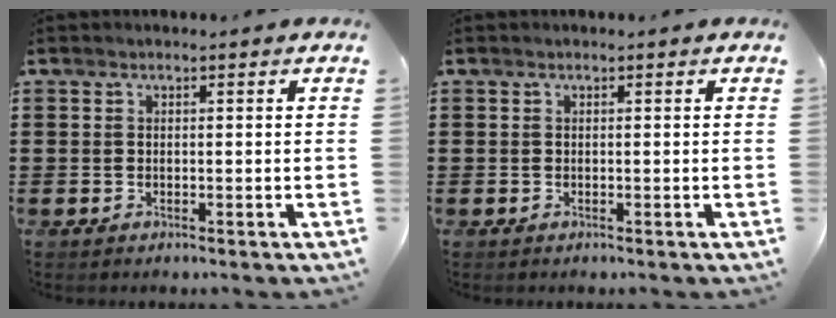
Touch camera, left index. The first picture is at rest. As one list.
[{"total": 0.0}]